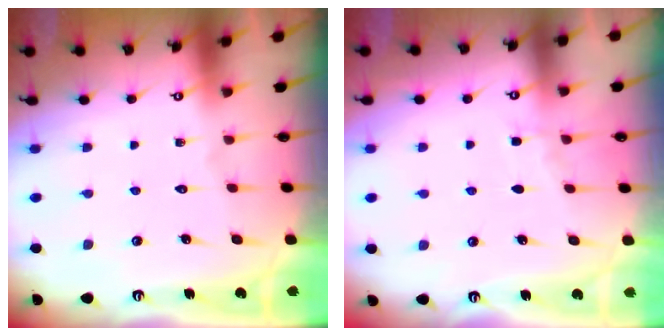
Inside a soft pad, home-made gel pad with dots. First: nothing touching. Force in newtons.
{"total": 3.4, "press": 3.4, "slide": 0.5}